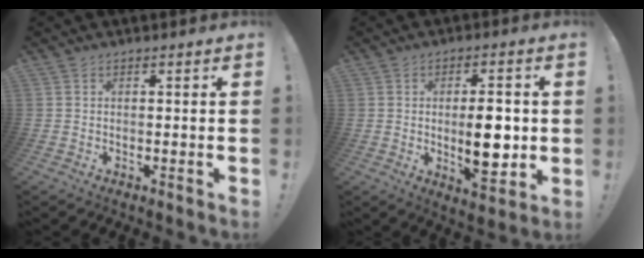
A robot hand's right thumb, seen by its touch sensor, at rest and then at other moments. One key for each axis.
{"total": 13.1, "fx": -1.4, "fy": 7.0, "fz": 11.0, "tx": -0.173, "ty": 0.004, "tz": -0.026}